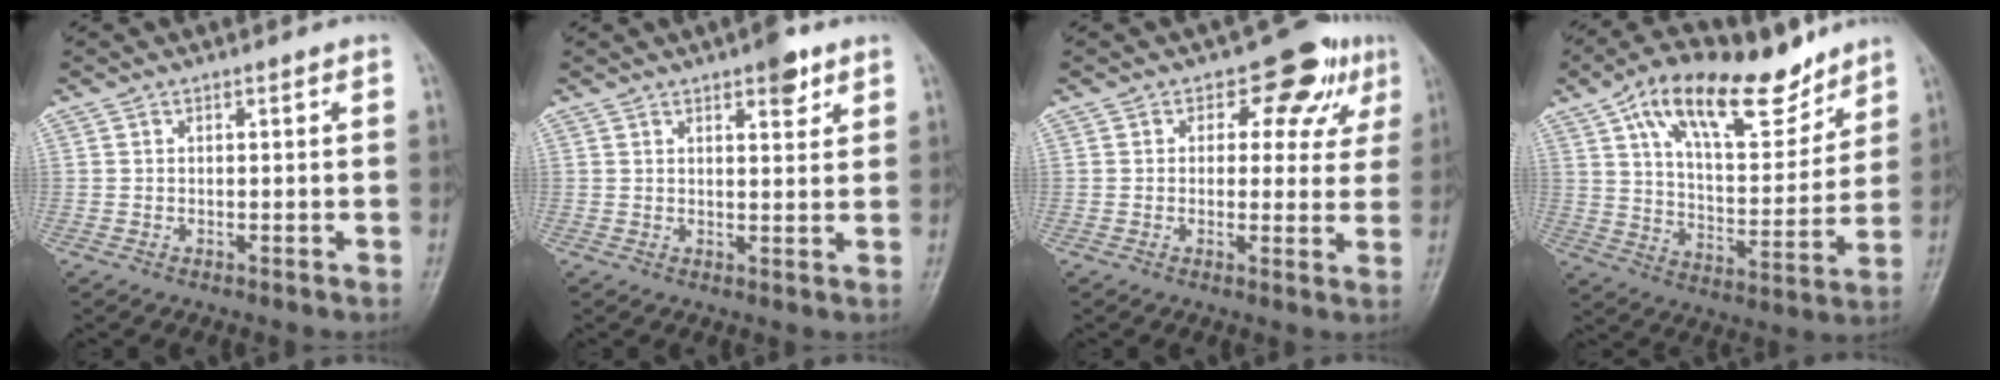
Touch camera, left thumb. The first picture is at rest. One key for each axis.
{"total": 4.5, "fx": 2.8, "fy": 1.7, "fz": 3.1, "tx": -0.028, "ty": -0.014, "tz": 0.037}
{"total": 9.3, "fx": 4.0, "fy": 5.9, "fz": 6.0, "tx": -0.022, "ty": -0.005, "tz": 0.044}
{"total": 20.1, "fx": 12.7, "fy": 8.6, "fz": 12.9, "tx": -0.170, "ty": -0.049, "tz": 0.218}